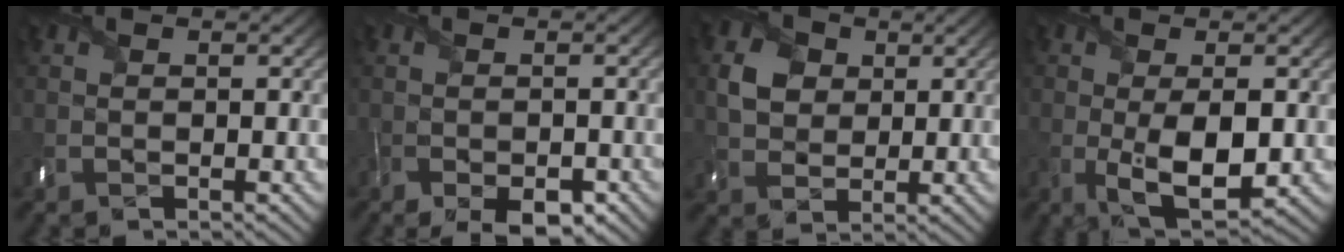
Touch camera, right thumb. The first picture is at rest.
{"total": 4.1, "force": [-2.6, 1.9, 2.7], "torque": [-0.053, -0.015, -0.044]}
{"total": 4.8, "force": [1.3, 4.0, 2.4], "torque": [-0.060, 0.003, 0.016]}
{"total": 6.5, "force": [-1.3, 2.9, 5.7], "torque": [-0.117, -0.021, -0.013]}